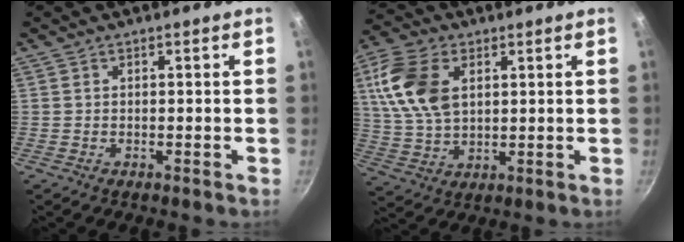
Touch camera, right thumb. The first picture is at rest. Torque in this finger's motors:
{"motor_torque": [-0.88, 0.93, 1.55, 0.66, 0.50]}